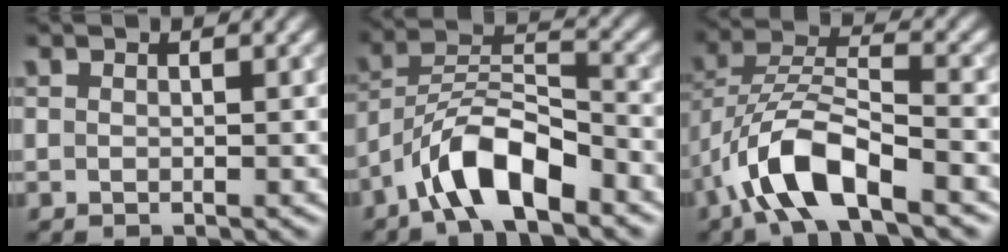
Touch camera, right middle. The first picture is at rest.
{"total": 7.1, "force": [-4.7, 2.3, 4.8], "torque": [-0.082, 0.011, -0.090]}
{"total": 7.9, "force": [-4.5, 2.7, 5.9], "torque": [-0.113, 0.007, -0.091]}